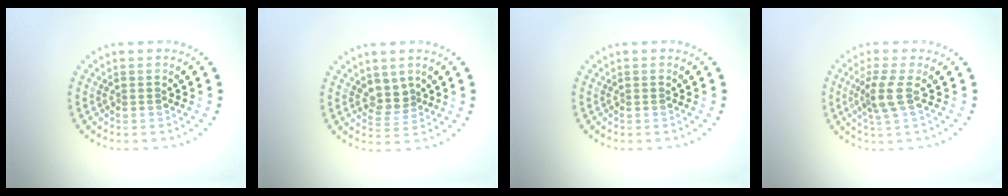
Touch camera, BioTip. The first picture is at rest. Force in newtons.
{"total": 2.1, "press": 1.7, "slide": 1.3}
{"total": 0.0}
{"total": 2.5, "press": 1.9, "slide": 1.6}